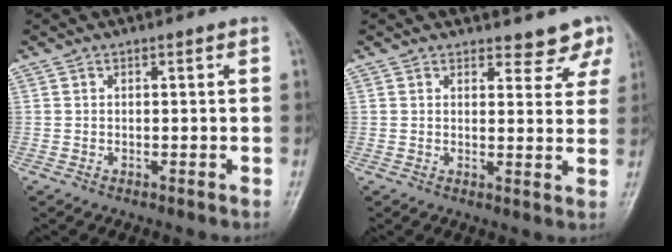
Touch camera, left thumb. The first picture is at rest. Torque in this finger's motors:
{"motor_torque": [-0.06, 0.03, -0.25, 0.02, 0.05]}